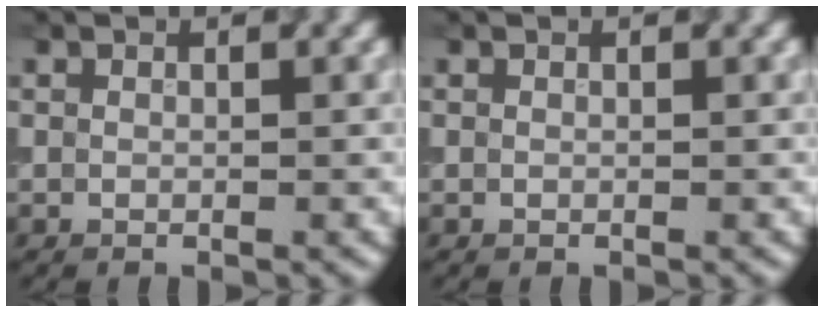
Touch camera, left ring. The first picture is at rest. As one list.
[{"total": 0.0}]